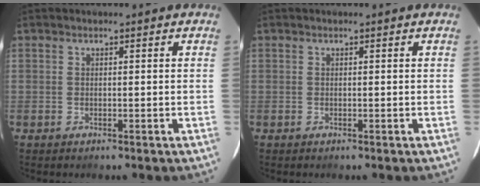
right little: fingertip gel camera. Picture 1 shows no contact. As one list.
[{"total": 0.0}]